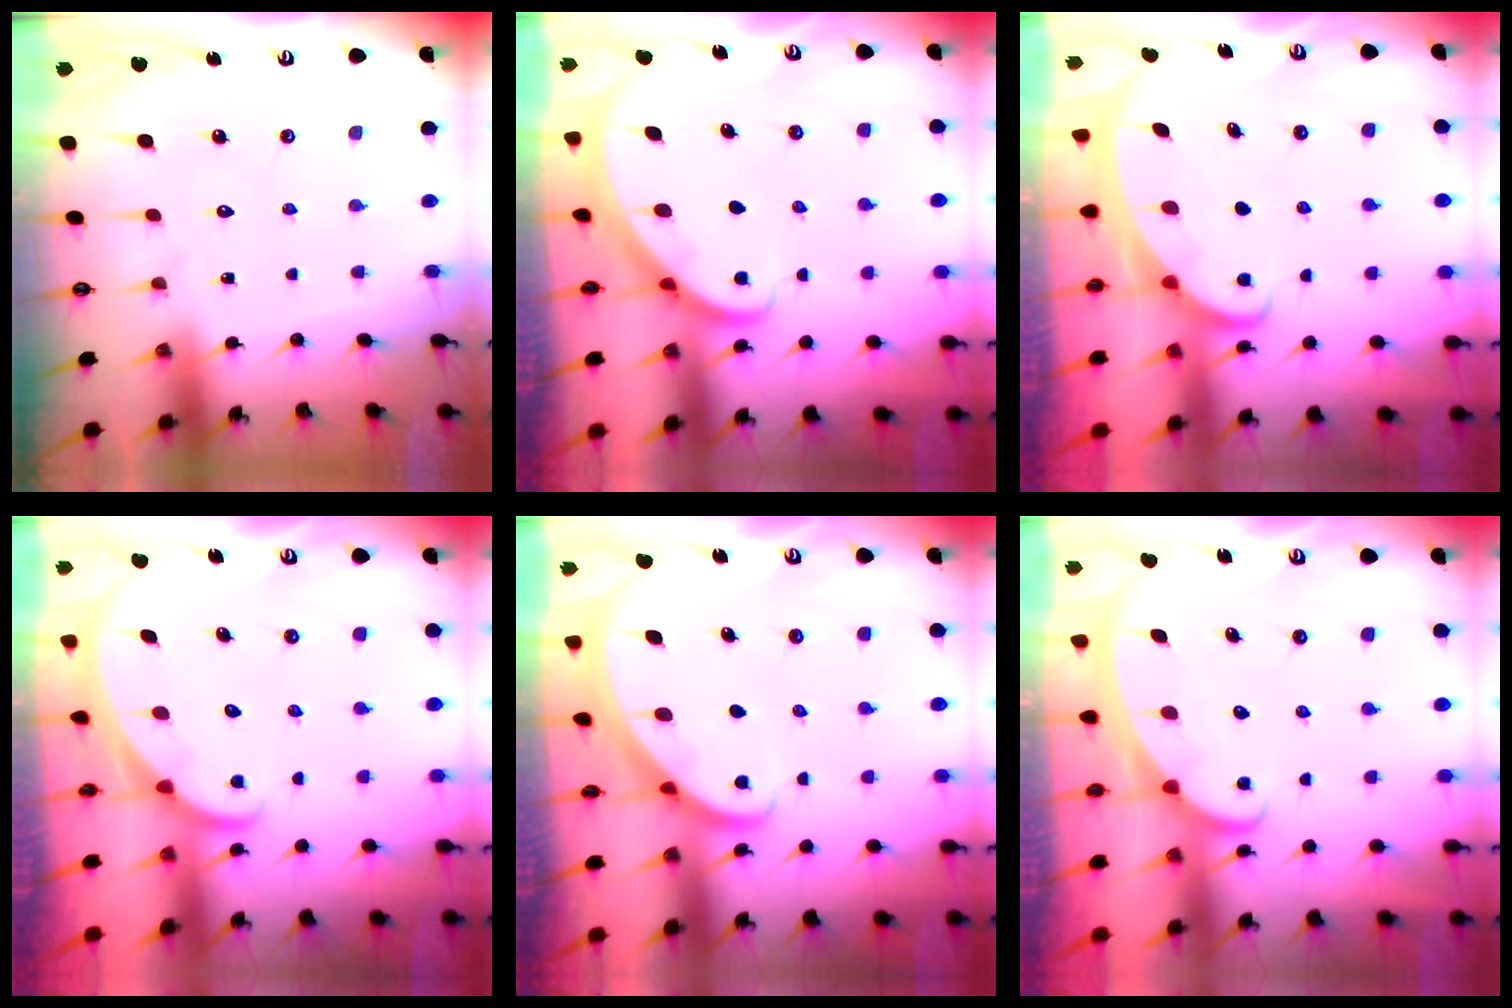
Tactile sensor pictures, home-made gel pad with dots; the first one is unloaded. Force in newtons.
{"total": 2.7, "press": 2.7, "slide": 0.2}
{"total": 2.1, "press": 2.1, "slide": 0.3}
{"total": 2.1, "press": 2.1, "slide": 0.0}
{"total": 2.8, "press": 2.8, "slide": 0.2}
{"total": 2.6, "press": 2.6, "slide": 0.4}